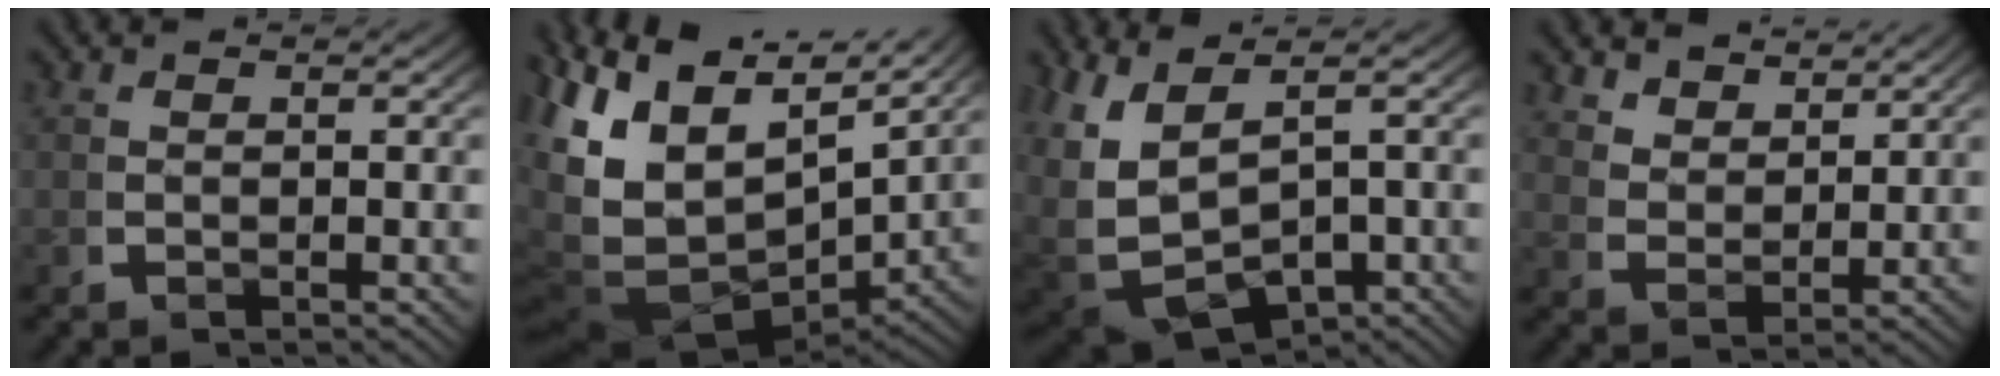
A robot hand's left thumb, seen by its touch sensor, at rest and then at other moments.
{"total": 16.7, "force": [0.7, 11.8, 11.9], "torque": [-0.270, -0.059, 0.036]}
{"total": 10.9, "force": [-1.8, 7.8, 7.4], "torque": [-0.189, -0.062, 0.010]}
{"total": 3.3, "force": [2.9, 1.1, 1.1], "torque": [-0.017, -0.005, 0.062]}